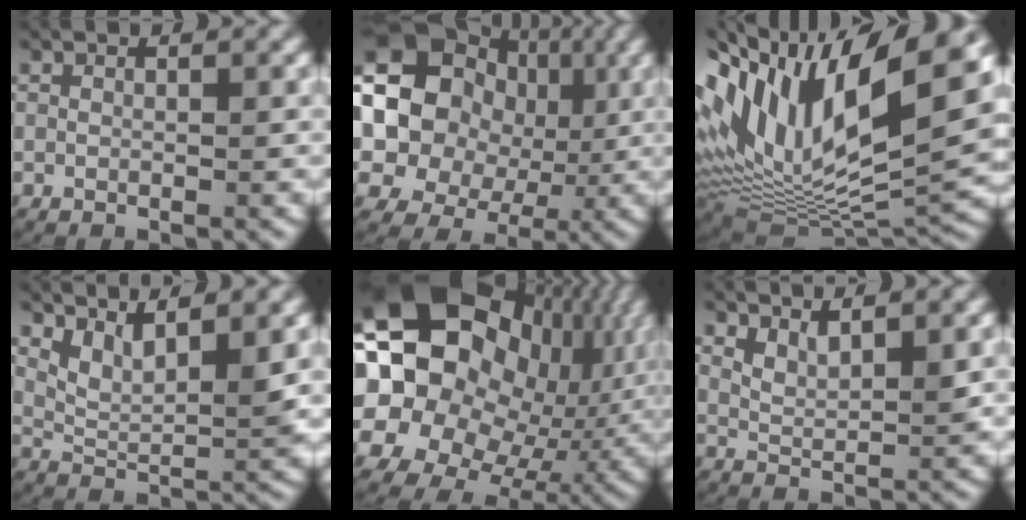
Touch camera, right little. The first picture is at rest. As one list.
[{"total": 18.8, "force": [2.1, 15.7, 10.1], "torque": [-0.210, -0.027, 0.026]}, {"total": 18.7, "force": [2.3, 11.5, 14.6], "torque": [-0.250, -0.008, 0.037]}, {"total": 4.3, "force": [2.1, 1.9, 3.2], "torque": [-0.065, -0.012, 0.041]}, {"total": 29.7, "force": [1.6, 23.5, 18.1], "torque": [-0.308, -0.030, 0.010]}, {"total": 2.6, "force": [1.7, 1.2, 1.6], "torque": [-0.035, -0.010, 0.033]}]